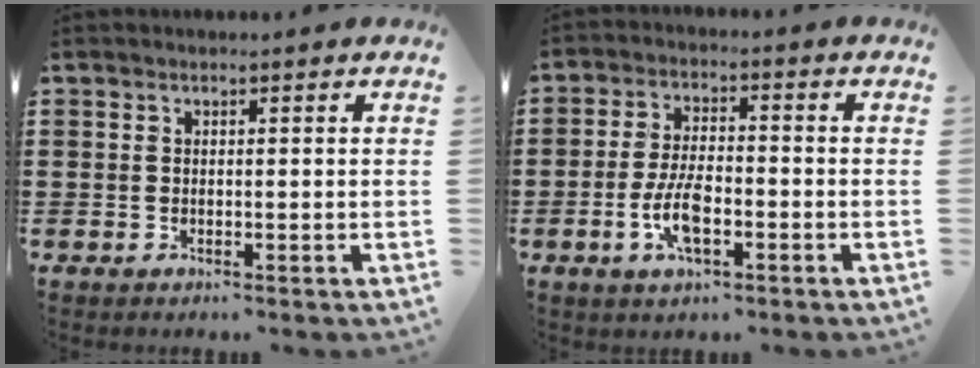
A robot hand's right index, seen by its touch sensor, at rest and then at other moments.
{"total": 6.8, "force": [-2.4, 2.8, 5.7], "torque": [-0.129, -0.002, -0.049]}